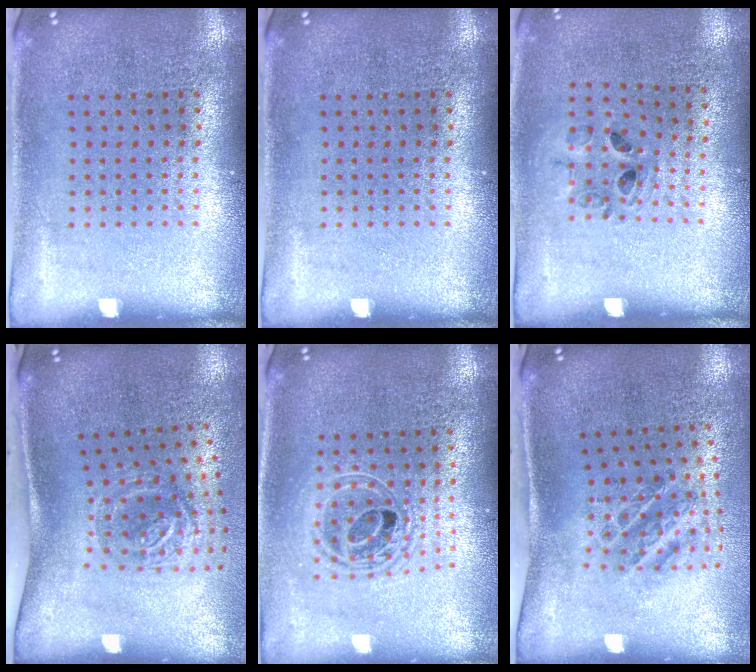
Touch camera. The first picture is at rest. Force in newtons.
{"total": 0.0}
{"total": 0.9, "press": 0.9, "slide": 0.3}
{"total": 1.9, "press": 1.2, "slide": 1.5}
{"total": 1.8, "press": 1.5, "slide": 0.9}
{"total": 1.3, "press": 1.1, "slide": 0.7}